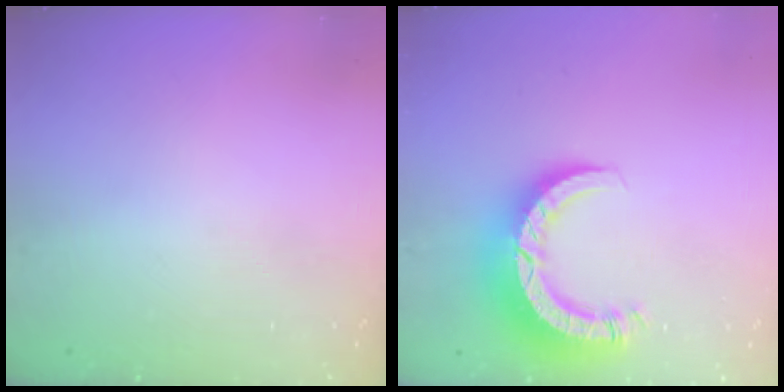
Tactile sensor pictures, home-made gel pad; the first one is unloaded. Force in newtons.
{"total": 10.0, "press": 10.0, "slide": 1.1}